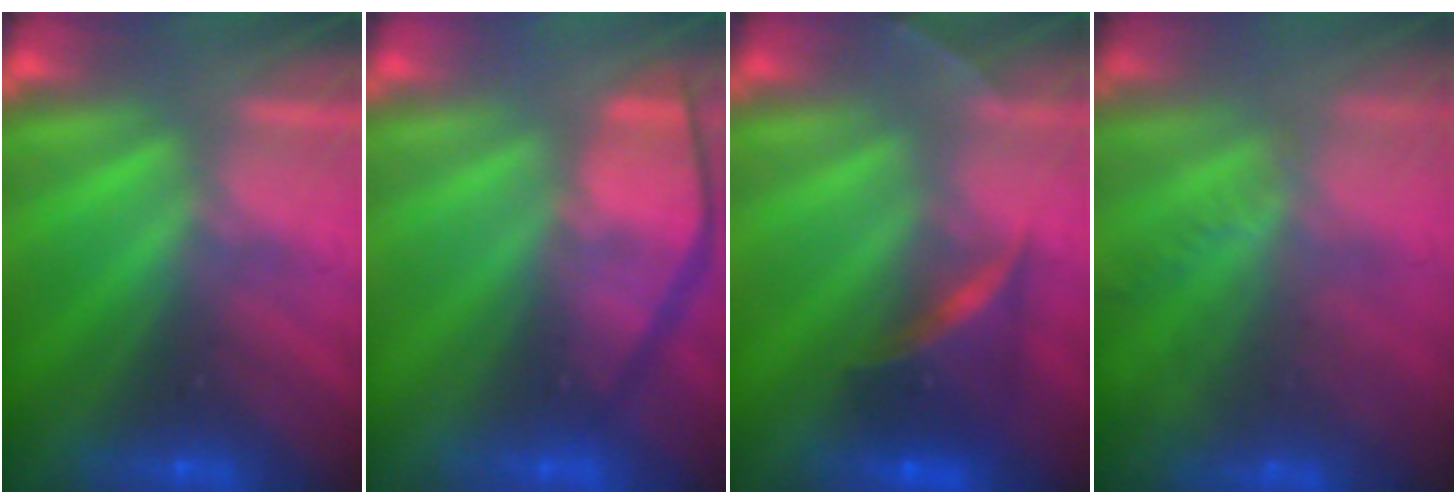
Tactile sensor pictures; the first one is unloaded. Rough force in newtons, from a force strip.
{"total": 4.6}
{"total": 8.3}
{"total": 6.9}